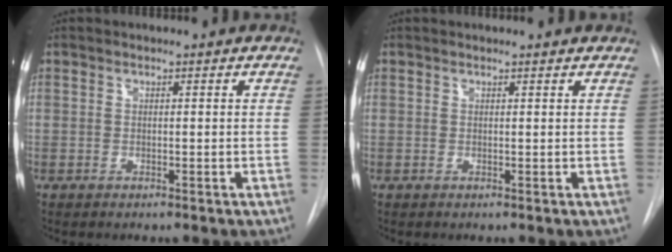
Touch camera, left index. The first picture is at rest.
{"total": 1.4, "force": [1.4, 0.0, 0.1], "torque": [-0.009, 0.003, 0.014]}